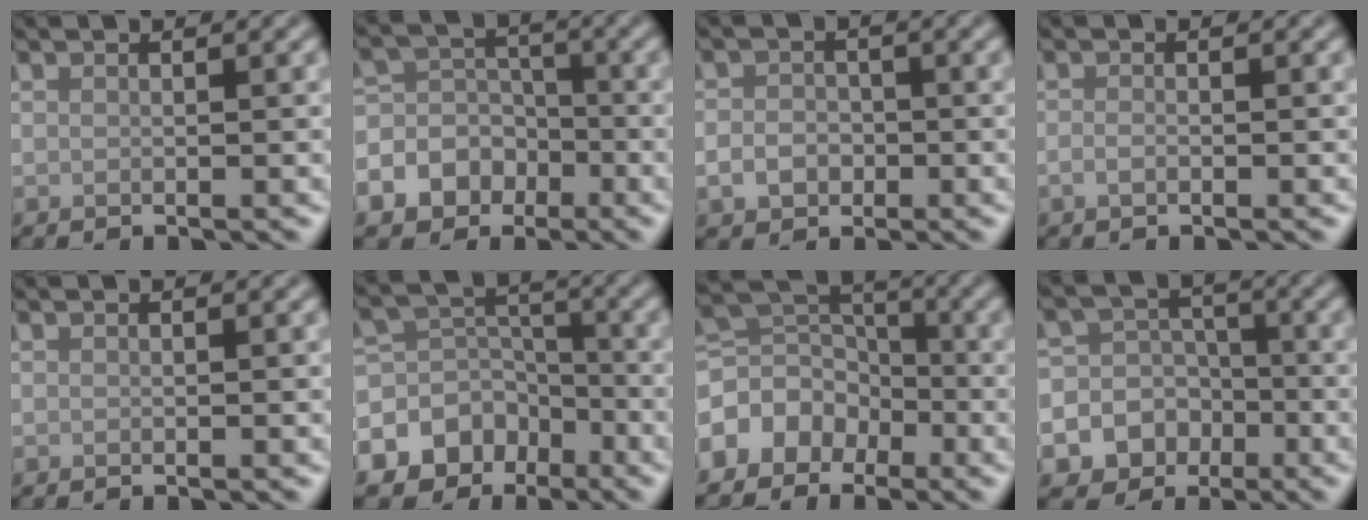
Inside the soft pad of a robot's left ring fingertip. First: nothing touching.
{"total": 8.6, "force": [-3.7, 7.4, 2.4], "torque": [-0.045, 0.002, -0.076]}
{"total": 2.4, "force": [-0.7, 2.0, 1.1], "torque": [-0.017, -0.003, -0.018]}
{"total": 0.8, "force": [-0.4, 0.4, 0.6], "torque": [-0.014, -0.002, -0.008]}
{"total": 0.0}
{"total": 11.3, "force": [-5.8, 9.2, 3.0], "torque": [-0.063, -0.015, -0.103]}
{"total": 5.3, "force": [-3.1, 3.9, 1.8], "torque": [-0.031, 0.009, -0.074]}
{"total": 10.6, "force": [-4.5, 9.5, 1.8], "torque": [-0.044, -0.015, -0.086]}